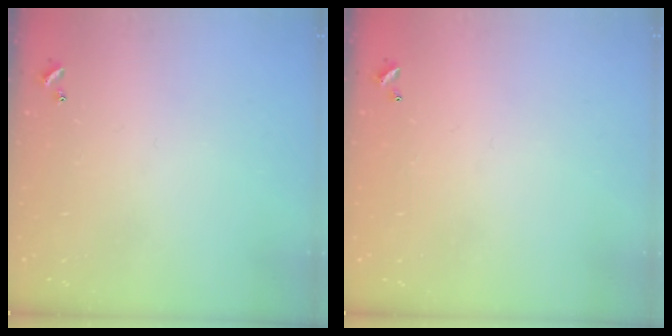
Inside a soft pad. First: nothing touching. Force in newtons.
{"total": 2.8, "press": 2.8, "slide": 0.1}